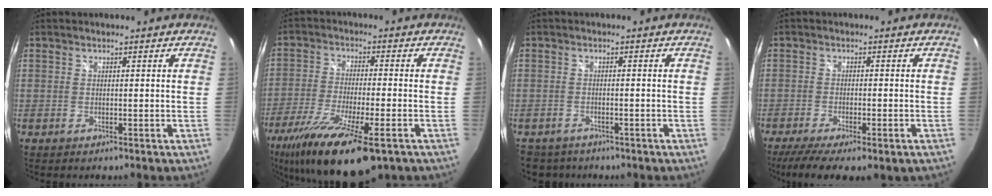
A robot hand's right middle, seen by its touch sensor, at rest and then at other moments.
{"total": 18.5, "force": [-11.7, 4.6, 13.6], "torque": [-0.270, -0.064, -0.202]}
{"total": 6.1, "force": [-4.7, 3.5, 1.5], "torque": [-0.042, -0.008, -0.071]}
{"total": 10.3, "force": [-7.0, 2.5, 7.1], "torque": [-0.144, -0.039, -0.109]}